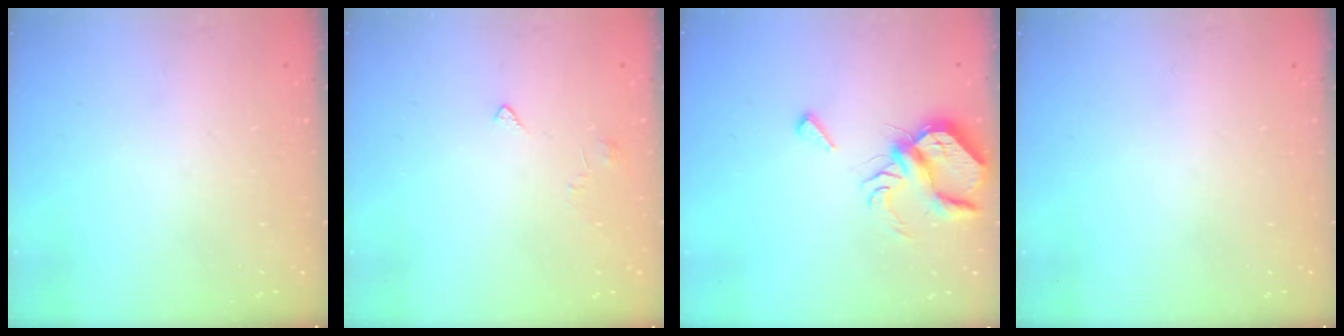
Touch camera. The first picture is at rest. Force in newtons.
{"total": 2.0, "press": 2.0, "slide": 0.4}
{"total": 7.1, "press": 7.1, "slide": 0.8}
{"total": 0.0}